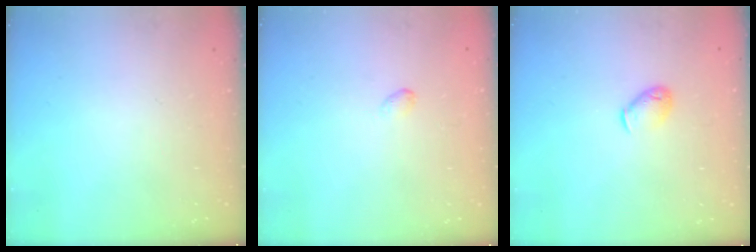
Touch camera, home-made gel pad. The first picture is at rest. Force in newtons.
{"total": 2.7, "press": 2.7, "slide": 0.5}
{"total": 5.1, "press": 5.0, "slide": 1.1}